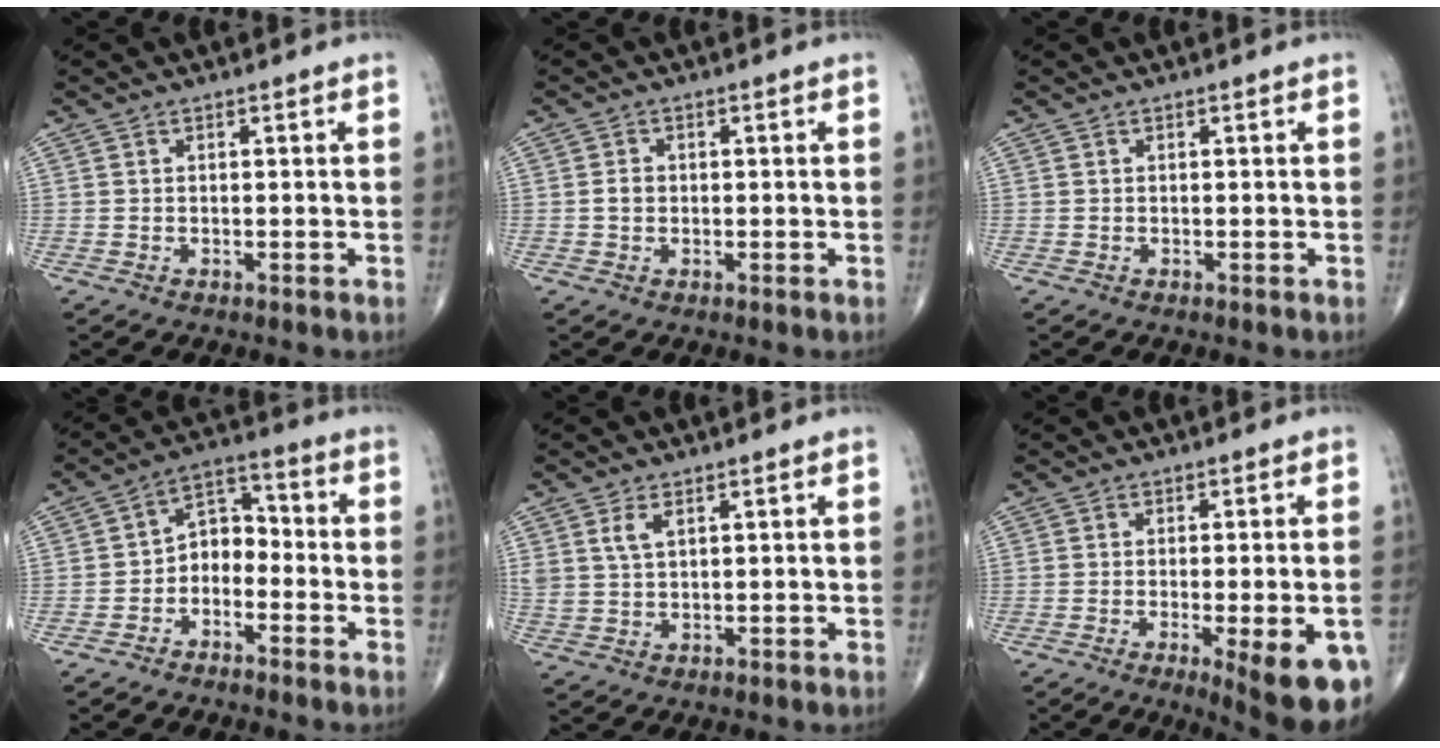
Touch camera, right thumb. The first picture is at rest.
{"total": 1.8, "force": [-0.1, 1.4, 1.0], "torque": [-0.016, 0.006, -0.003]}
{"total": 0.0}
{"total": 6.8, "force": [-2.7, 4.8, 4.0], "torque": [-0.040, 0.045, -0.062]}
{"total": 3.5, "force": [1.7, 1.8, 2.5], "torque": [-0.052, -0.006, 0.040]}
{"total": 13.9, "force": [-5.8, 3.6, 12.1], "torque": [-0.116, -0.002, -0.067]}